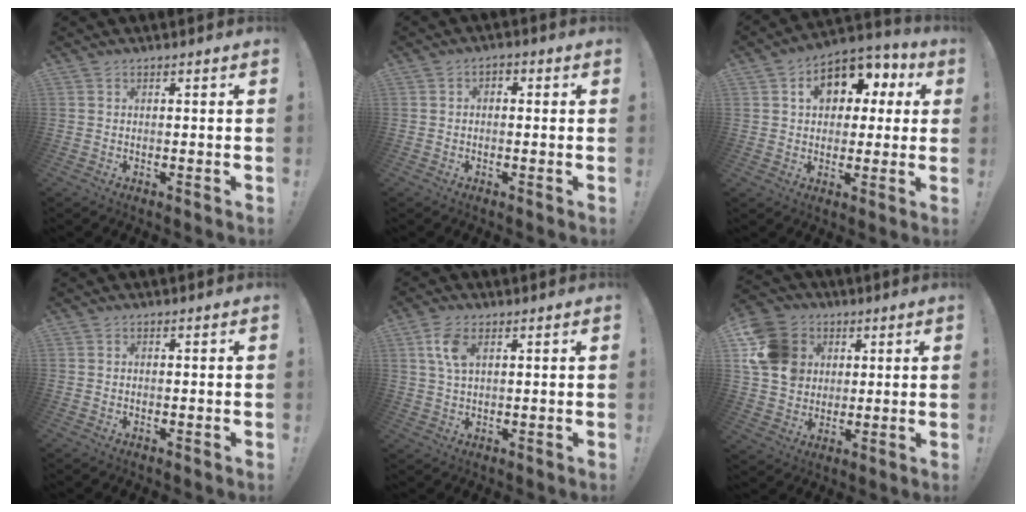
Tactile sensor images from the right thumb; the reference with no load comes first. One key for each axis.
{"total": 2.1, "fx": -1.4, "fy": 1.1, "fz": 1.1, "tx": -0.021, "ty": 0.014, "tz": -0.025}
{"total": 12.6, "fx": 4.3, "fy": 8.8, "fz": 7.9, "tx": -0.117, "ty": -0.009, "tz": 0.079}
{"total": 0.0}
{"total": 6.9, "fx": 2.7, "fy": 3.8, "fz": 5.1, "tx": -0.100, "ty": 0.001, "tz": 0.049}
{"total": 15.5, "fx": 4.1, "fy": 13.2, "fz": 6.9, "tx": -0.116, "ty": -0.005, "tz": 0.090}